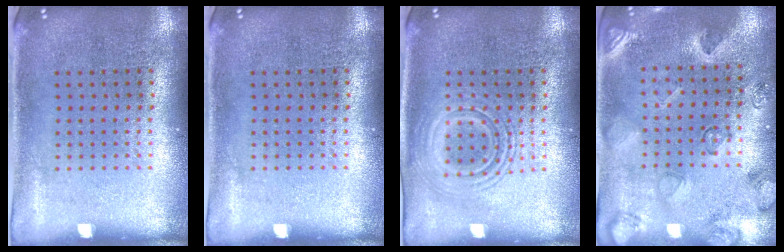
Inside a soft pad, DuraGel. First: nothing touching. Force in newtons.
{"total": 0.0}
{"total": 2.4, "press": 2.4, "slide": 0.4}
{"total": 2.3, "press": 1.9, "slide": 1.3}